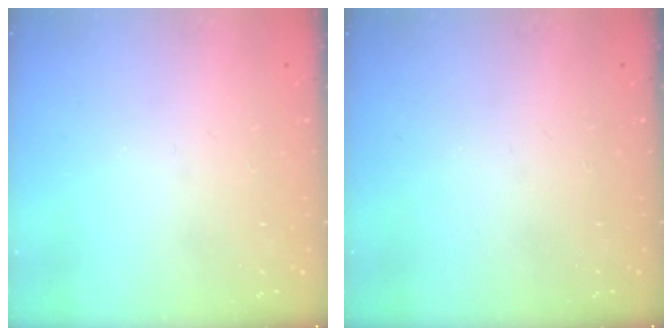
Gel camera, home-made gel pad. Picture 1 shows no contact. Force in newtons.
{"total": 0.0}